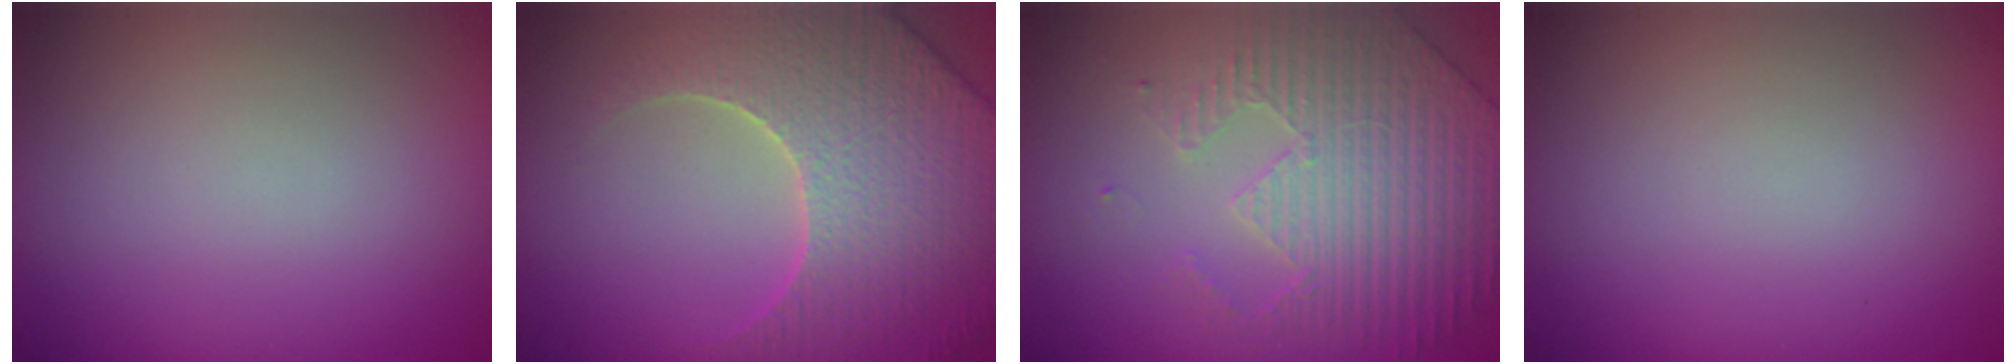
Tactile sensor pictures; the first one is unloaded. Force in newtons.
{"total": 7.5, "press": 7.2, "slide": 2.1}
{"total": 4.3, "press": 4.1, "slide": 1.1}
{"total": 0.0}